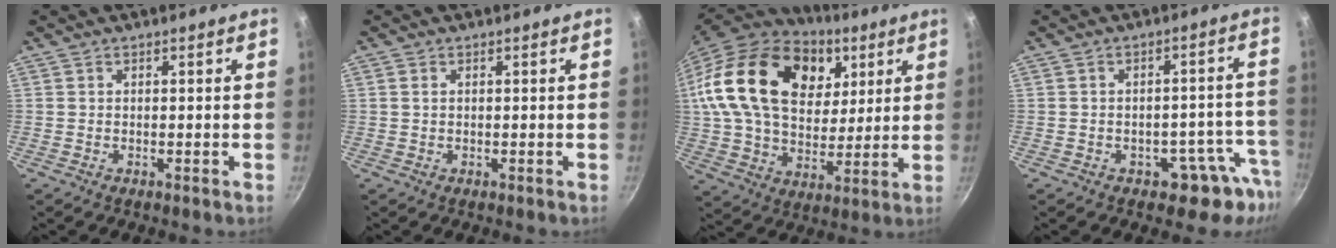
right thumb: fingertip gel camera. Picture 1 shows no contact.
{"total": 0.8, "force": [0.2, 0.5, 0.5], "torque": [-0.011, 0.002, 0.003]}
{"total": 29.3, "force": [10.5, 19.4, 19.3], "torque": [-0.330, -0.008, 0.177]}
{"total": 8.6, "force": [-4.9, 5.6, 4.2], "torque": [0.026, 0.053, -0.049]}